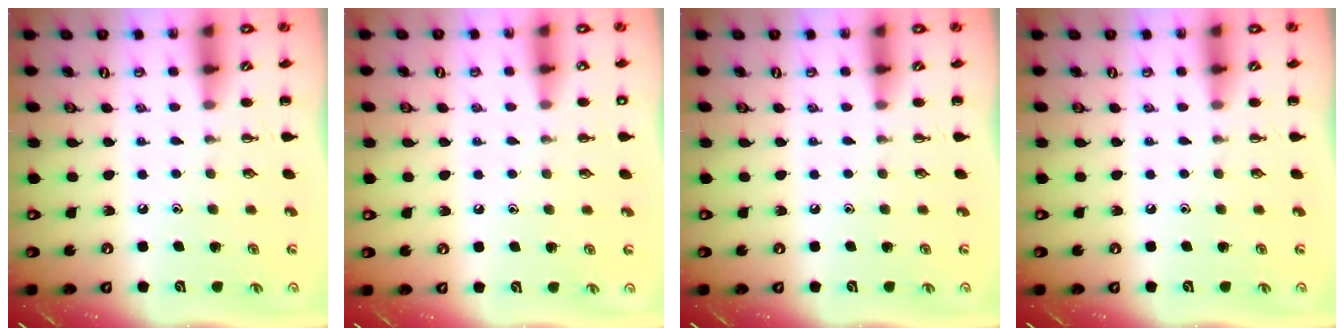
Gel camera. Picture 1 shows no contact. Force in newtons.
{"total": 2.6, "press": 2.1, "slide": 1.6}
{"total": 0.0}
{"total": 0.0}